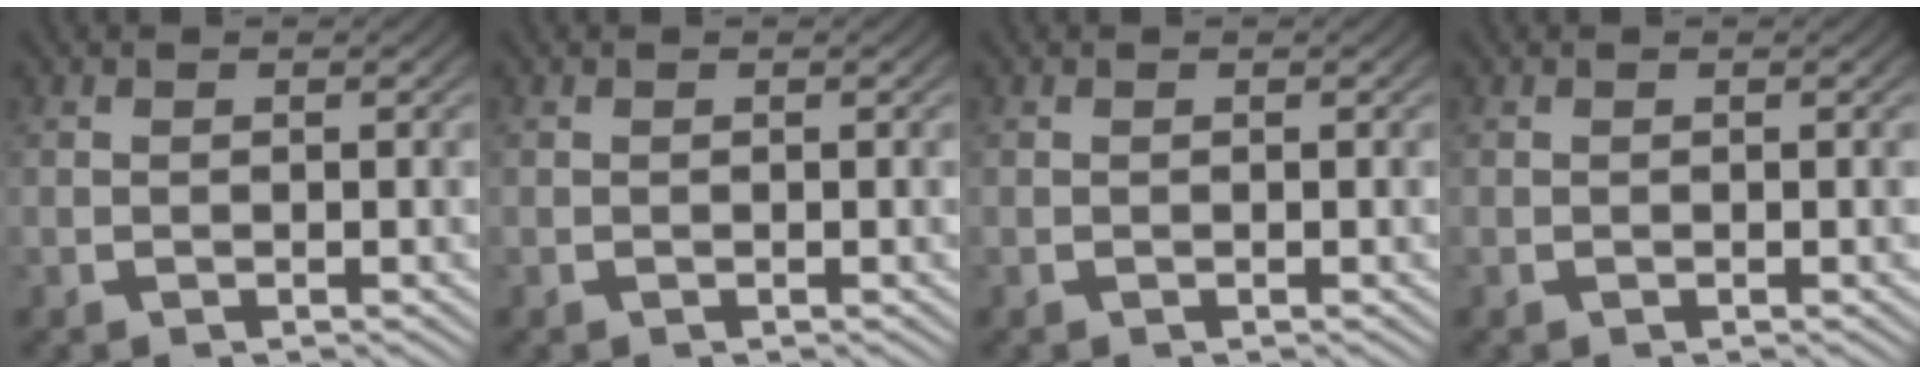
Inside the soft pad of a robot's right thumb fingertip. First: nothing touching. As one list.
[{"total": 0.0}, {"total": 0.0}, {"total": 0.0}]